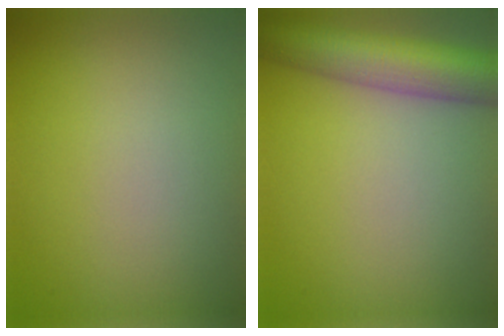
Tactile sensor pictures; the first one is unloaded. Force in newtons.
{"total": 8.2, "press": 8.2, "slide": 0.4}